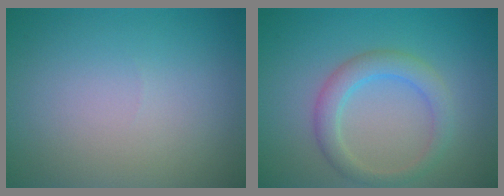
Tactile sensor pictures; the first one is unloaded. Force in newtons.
{"total": 3.1, "press": 3.1, "slide": 0.1}